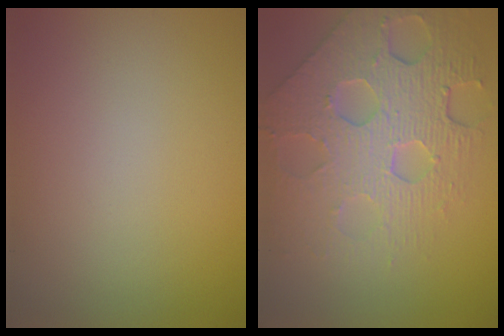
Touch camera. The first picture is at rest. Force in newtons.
{"total": 8.0, "press": 5.6, "slide": 5.8}